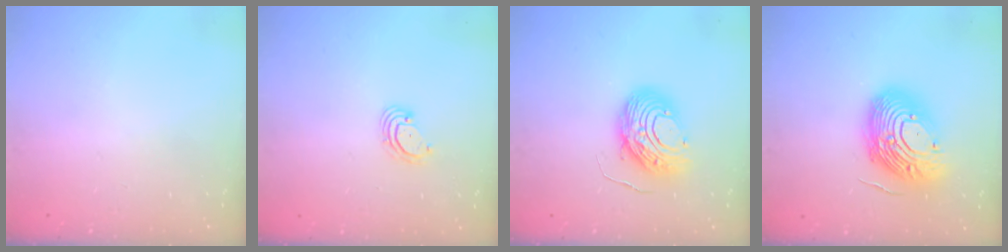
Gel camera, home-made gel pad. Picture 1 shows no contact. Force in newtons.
{"total": 2.8, "press": 2.8, "slide": 0.2}
{"total": 11.1, "press": 11.0, "slide": 1.0}
{"total": 19.5, "press": 19.3, "slide": 3.1}